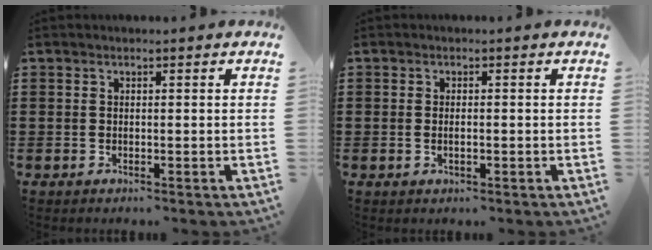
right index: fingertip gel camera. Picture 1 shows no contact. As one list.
[{"total": 1.3, "force": [-0.1, 0.5, 1.2], "torque": [-0.029, -0.001, -0.004]}]